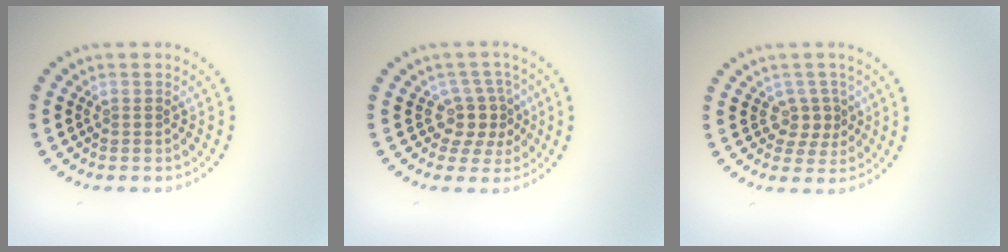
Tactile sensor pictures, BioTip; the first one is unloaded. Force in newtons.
{"total": 2.9, "press": 2.2, "slide": 1.9}
{"total": 1.7, "press": 1.4, "slide": 1.1}